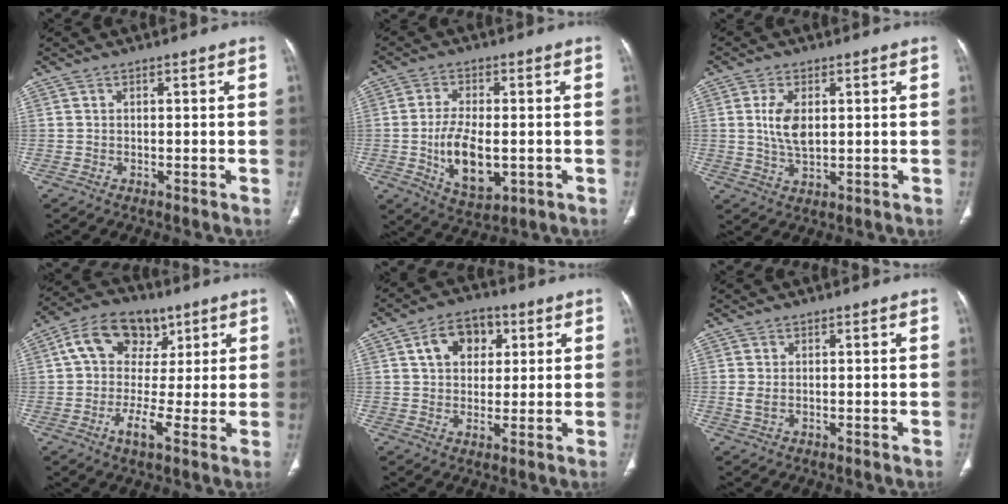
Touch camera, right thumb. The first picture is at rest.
{"total": 10.7, "force": [-1.8, 5.6, 9.0], "torque": [-0.152, -0.006, -0.021]}
{"total": 6.3, "force": [1.1, 3.4, 5.2], "torque": [-0.099, -0.006, 0.022]}
{"total": 12.9, "force": [2.9, 8.9, 8.8], "torque": [-0.125, 0.014, 0.039]}
{"total": 9.2, "force": [3.1, 6.5, 5.7], "torque": [-0.062, 0.000, 0.046]}
{"total": 1.6, "force": [0.1, 0.9, 1.3], "torque": [-0.034, -0.004, 0.005]}